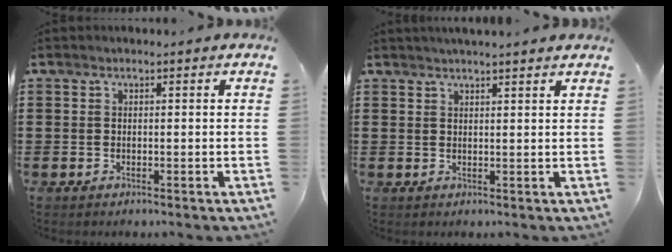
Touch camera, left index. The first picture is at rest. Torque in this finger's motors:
{"motor_torque": [1.11, -1.02, 0.34, 0.09]}